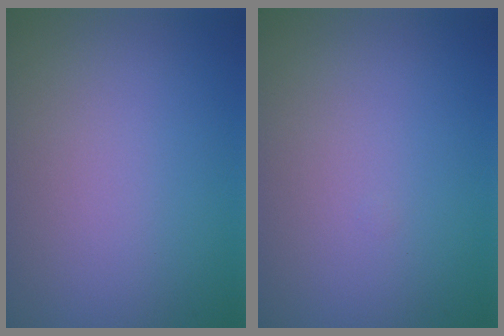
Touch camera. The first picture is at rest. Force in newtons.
{"total": 0.0}